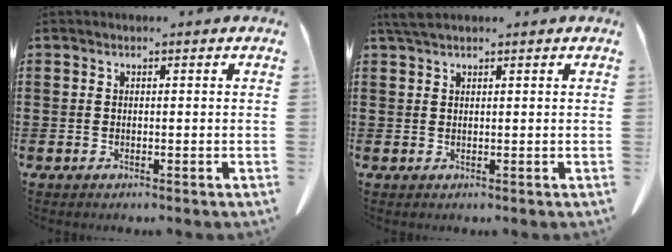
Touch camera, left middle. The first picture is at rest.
{"total": 1.7, "force": [1.3, 0.2, 1.1], "torque": [-0.025, -0.002, 0.025]}